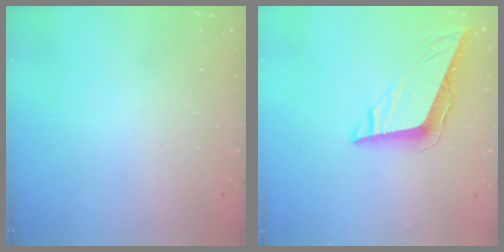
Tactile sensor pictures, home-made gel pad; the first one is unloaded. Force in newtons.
{"total": 8.8, "press": 8.7, "slide": 1.4}